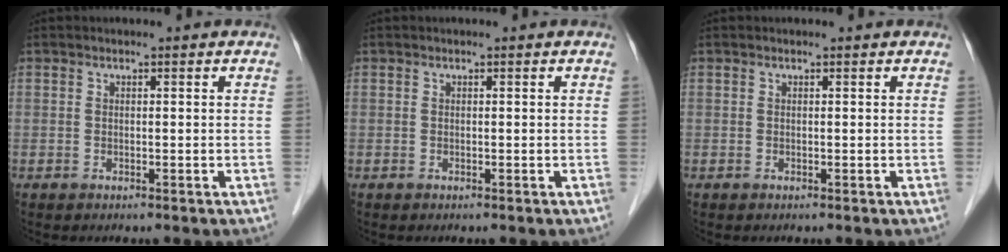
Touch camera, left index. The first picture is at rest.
{"total": 0.0}
{"total": 0.0}